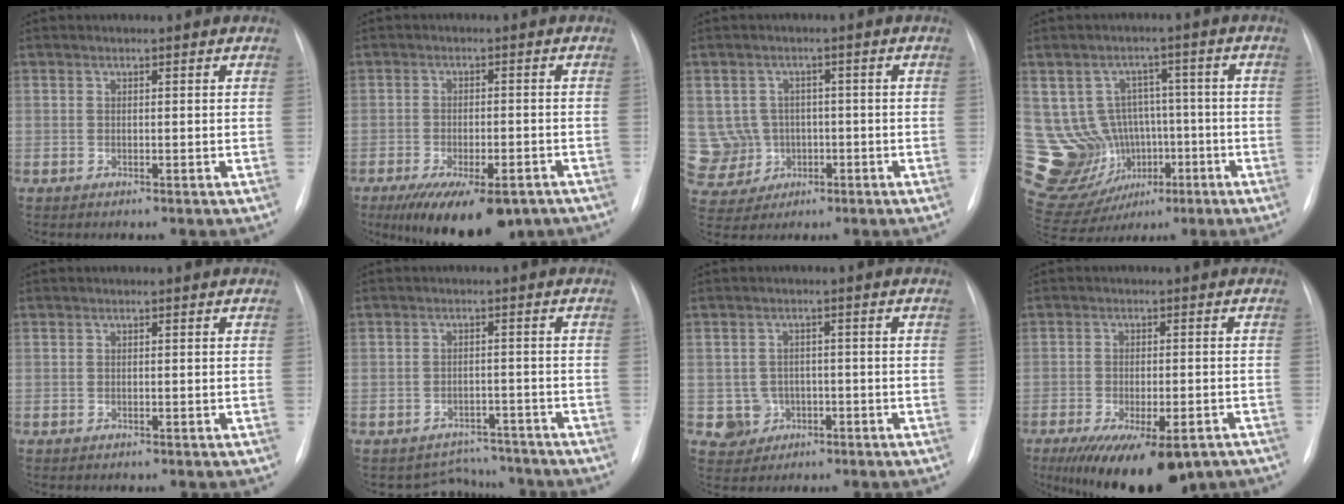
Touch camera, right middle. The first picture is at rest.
{"total": 13.0, "force": [-8.9, 4.8, 8.2], "torque": [-0.119, -0.012, -0.129]}
{"total": 7.3, "force": [-0.4, 7.3, 0.6], "torque": [-0.024, 0.018, 0.006]}
{"total": 12.8, "force": [-2.3, 11.9, 4.1], "torque": [-0.090, 0.047, -0.007]}
{"total": 0.0}
{"total": 5.5, "force": [-4.8, 2.3, -1.1], "torque": [0.019, 0.026, -0.064]}
{"total": 4.0, "force": [-1.1, 3.9, 0.1], "torque": [0.009, 0.011, -0.011]}
{"total": 14.3, "force": [-9.6, 5.1, 9.2], "torque": [-0.132, -0.022, -0.134]}